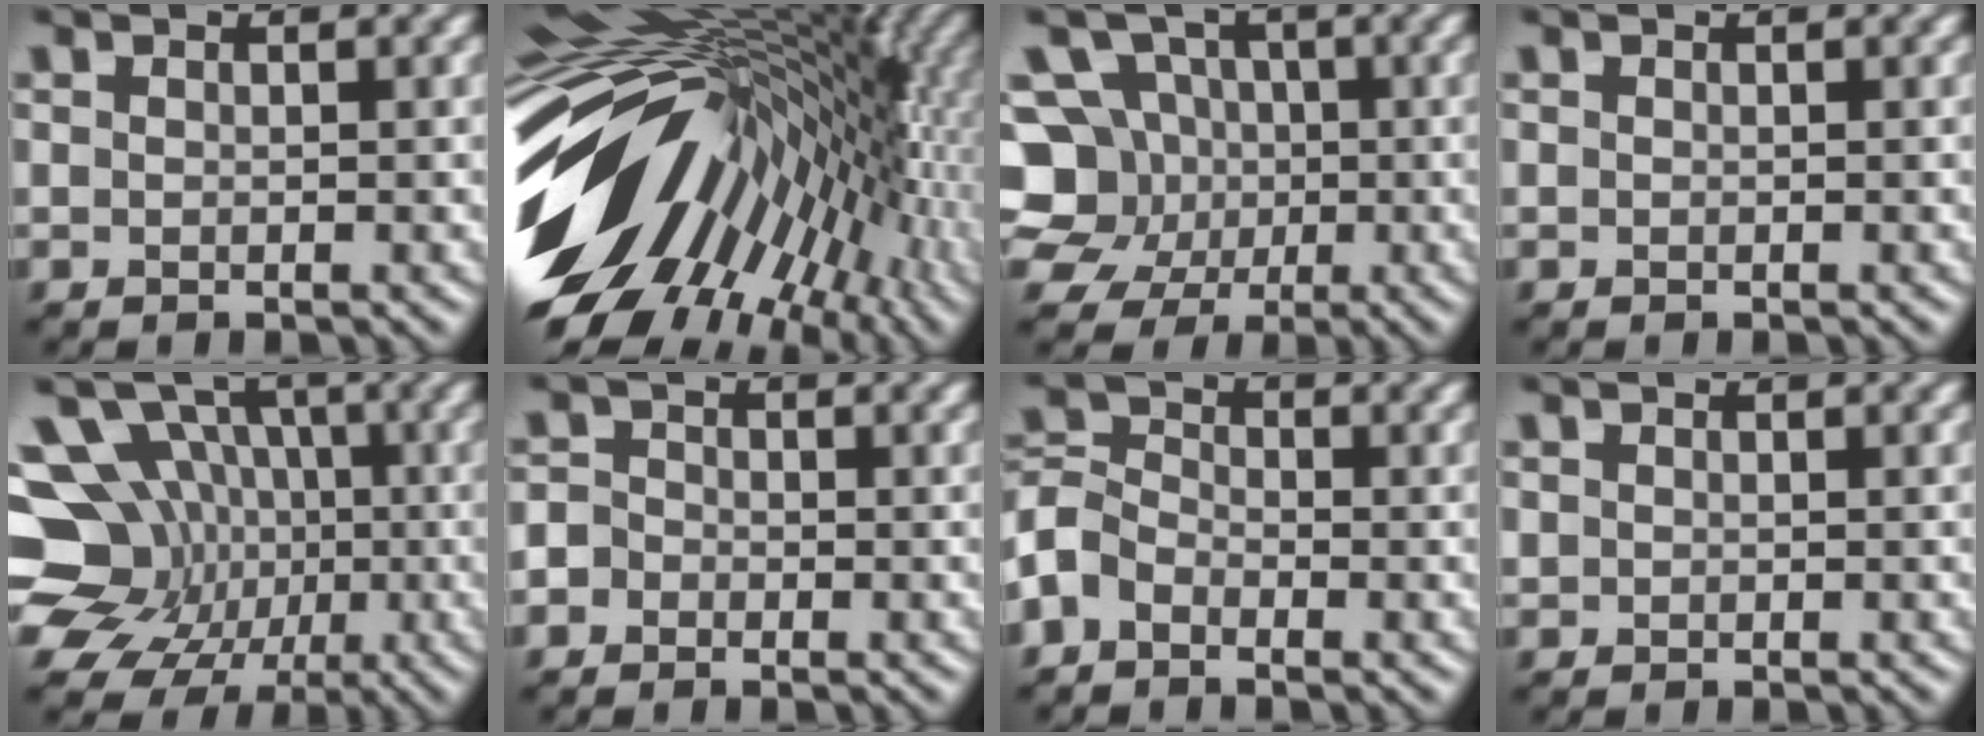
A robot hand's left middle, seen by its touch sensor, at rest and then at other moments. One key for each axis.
{"total": 17.0, "fx": -3.4, "fy": 10.9, "fz": 12.5, "tx": -0.199, "ty": 0.007, "tz": -0.061}
{"total": 9.0, "fx": -1.0, "fy": 8.1, "fz": 3.8, "tx": -0.069, "ty": 0.029, "tz": -0.066}
{"total": 0.0}
{"total": 16.3, "fx": -2.2, "fy": 14.3, "fz": 7.5, "tx": -0.174, "ty": 0.003, "tz": -0.060}
{"total": 2.7, "fx": -0.9, "fy": 2.5, "fz": 0.6, "tx": 0.022, "ty": 0.022, "tz": -0.051}
{"total": 3.8, "fx": -2.7, "fy": 2.2, "fz": 1.4, "tx": -0.030, "ty": 0.005, "tz": -0.078}
{"total": 0.0}